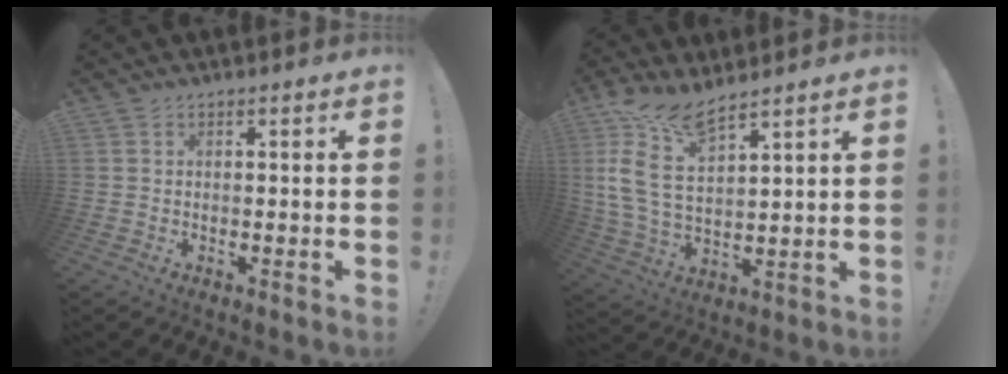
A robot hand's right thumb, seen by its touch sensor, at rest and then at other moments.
{"total": 12.2, "force": [8.4, 4.1, 7.8], "torque": [-0.171, -0.041, 0.159]}